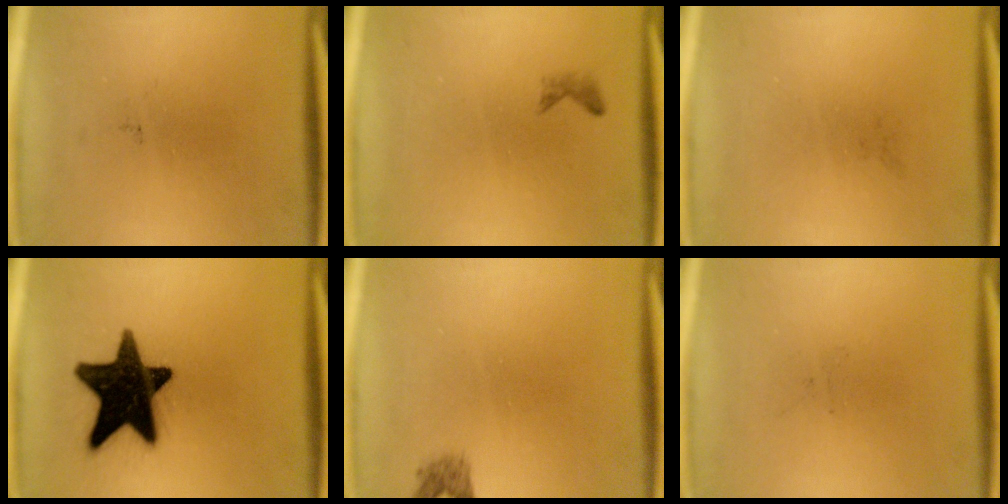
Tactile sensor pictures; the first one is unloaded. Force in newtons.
{"total": 0.7}
{"total": 0.0}
{"total": 18.3}
{"total": 1.4}
{"total": 0.0}